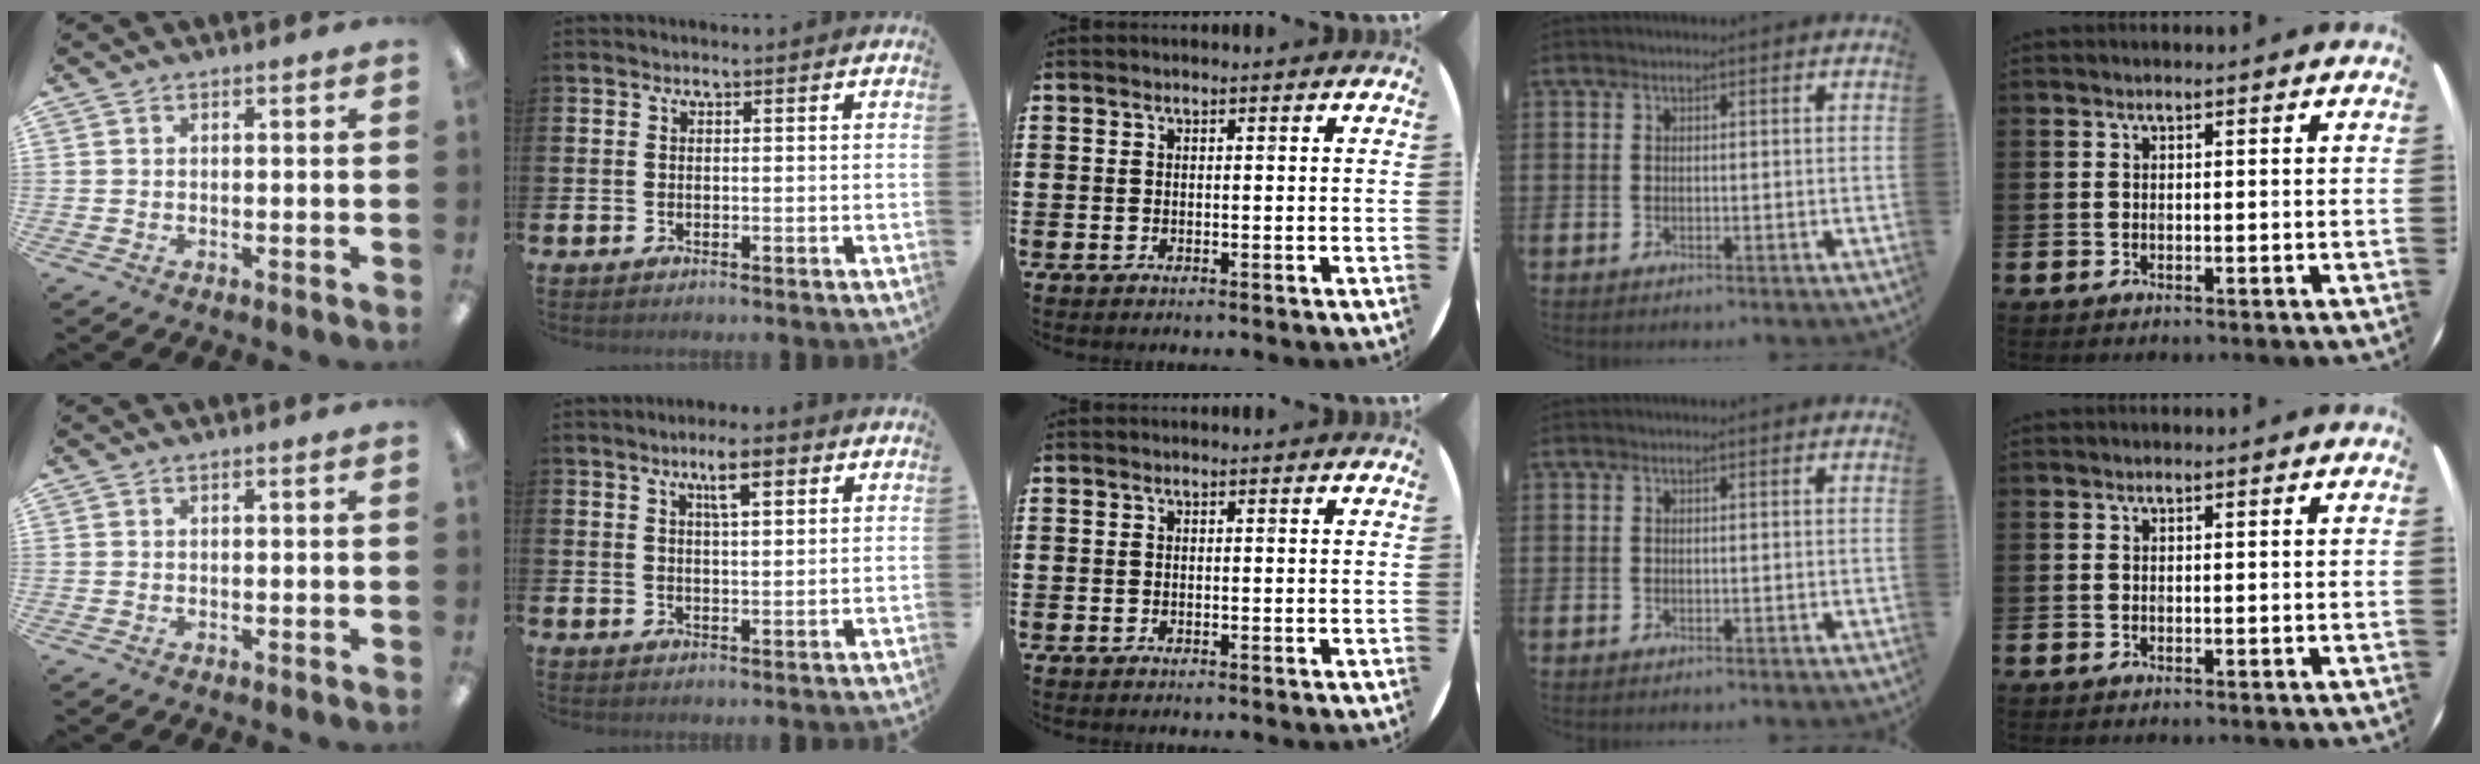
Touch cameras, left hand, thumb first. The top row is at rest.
{"index": {"total": 5.7, "force": [3.5, 1.6, 4.2], "torque": [-0.064, -0.010, 0.053]}}